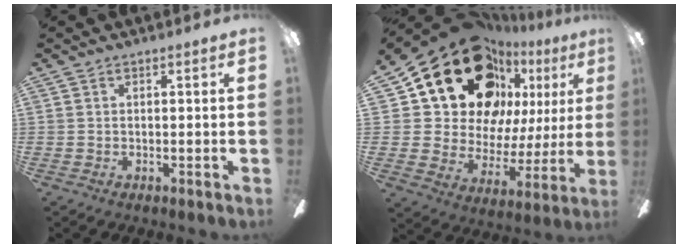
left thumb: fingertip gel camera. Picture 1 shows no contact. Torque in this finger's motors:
{"motor_torque": [1.43, 3.58, 1.39, -1.38, 0.29]}